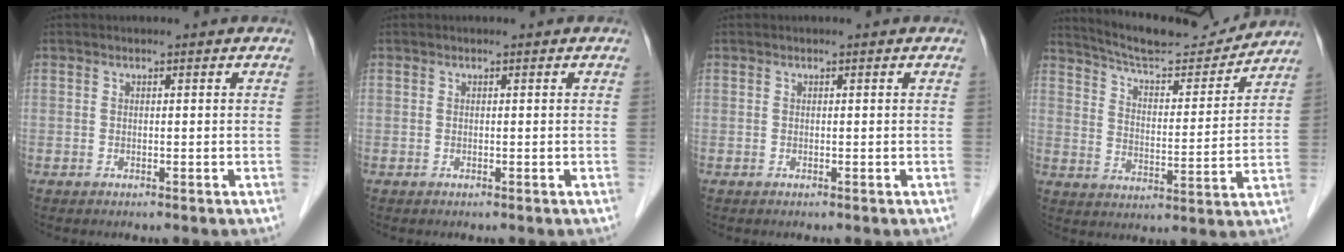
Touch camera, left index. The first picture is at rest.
{"total": 0.0}
{"total": 0.0}
{"total": 14.8, "force": [14.2, 1.6, 3.8], "torque": [-0.067, -0.003, 0.216]}